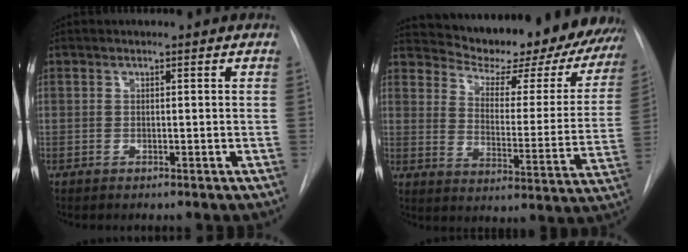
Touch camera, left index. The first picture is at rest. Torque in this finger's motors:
{"motor_torque": [0.57, -0.80, 0.30, 0.04]}